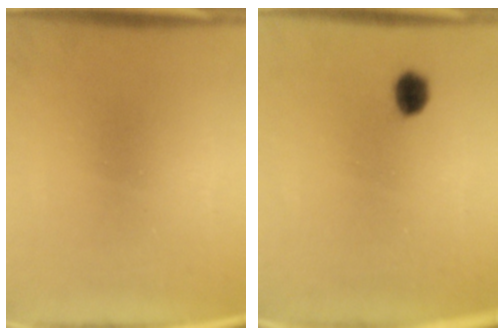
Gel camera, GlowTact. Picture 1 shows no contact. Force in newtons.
{"total": 3.2}